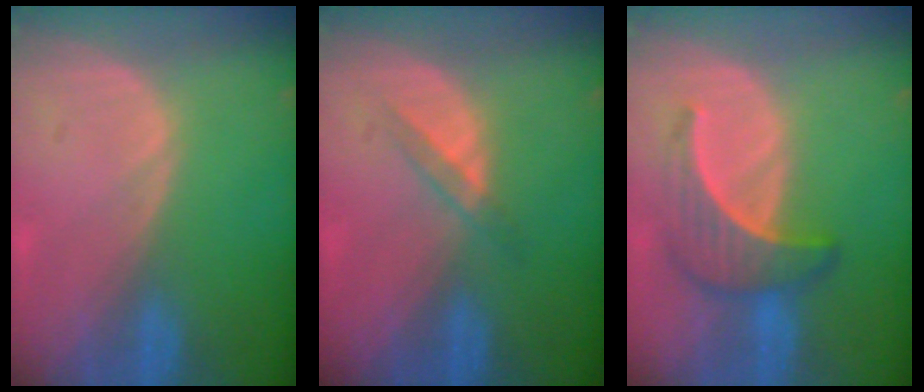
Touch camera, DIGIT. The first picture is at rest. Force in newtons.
{"total": 2.4, "press": 2.2, "slide": 1.1}
{"total": 6.3, "press": 6.1, "slide": 1.6}